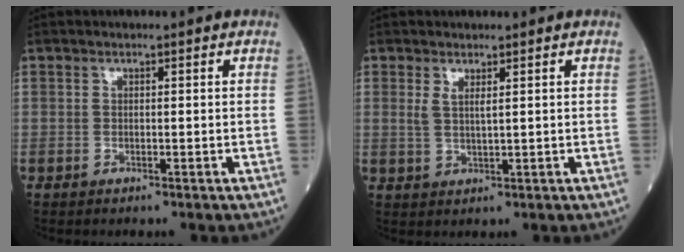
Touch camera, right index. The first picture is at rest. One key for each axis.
{"total": 2.1, "fx": 1.0, "fy": 0.2, "fz": 1.8, "tx": -0.041, "ty": -0.005, "tz": 0.024}